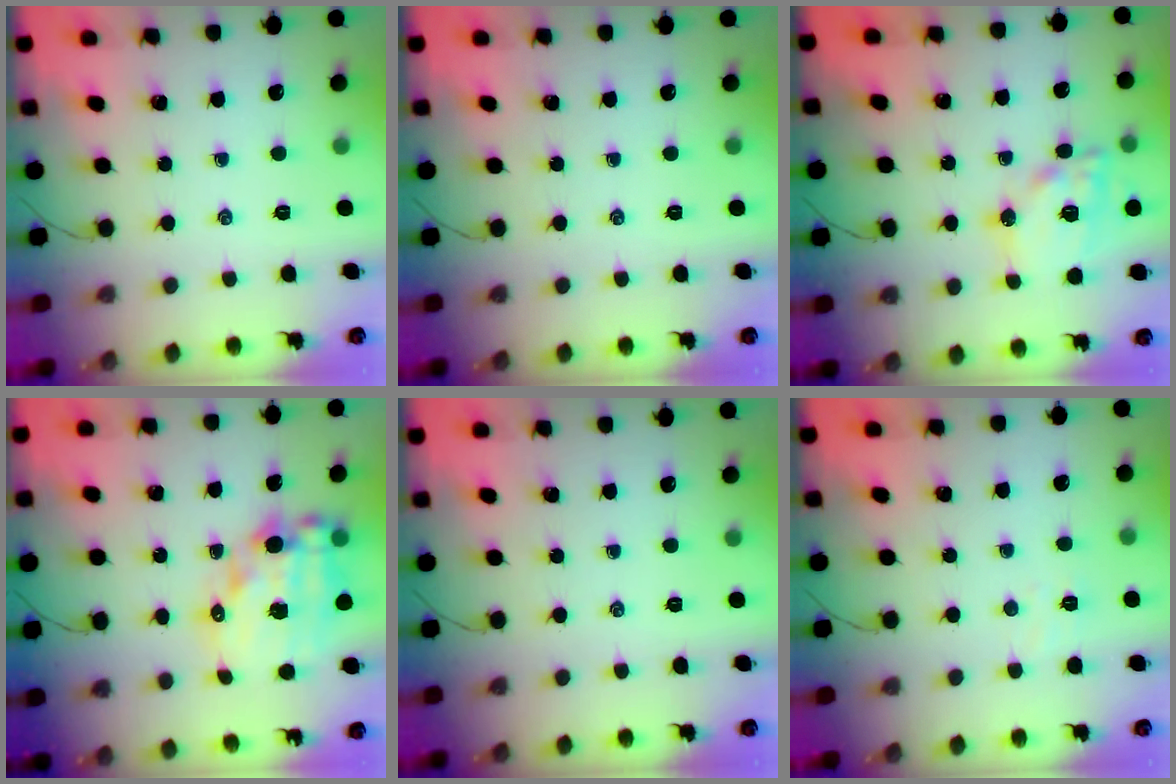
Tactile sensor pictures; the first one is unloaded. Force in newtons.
{"total": 0.0}
{"total": 16.1, "press": 15.8, "slide": 2.9}
{"total": 16.1, "press": 15.6, "slide": 3.8}
{"total": 0.0}
{"total": 2.5, "press": 2.4, "slide": 0.8}